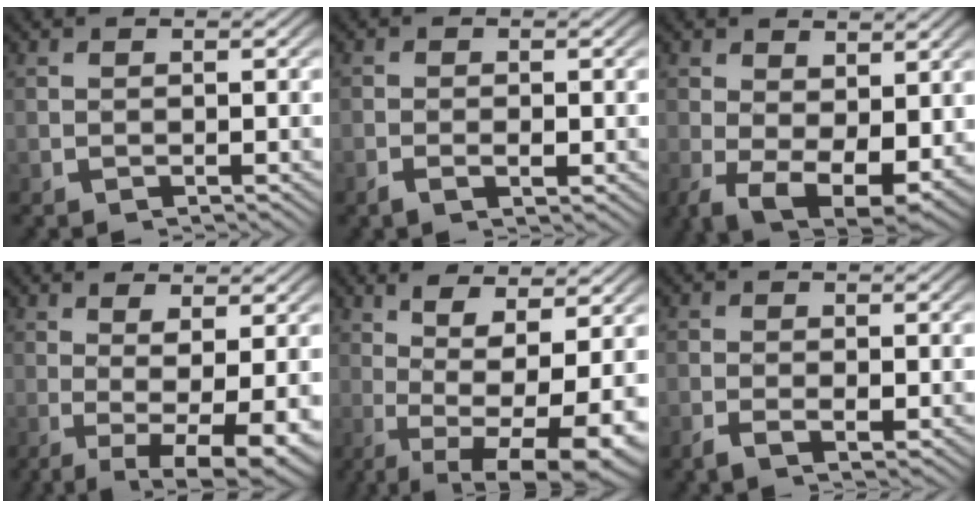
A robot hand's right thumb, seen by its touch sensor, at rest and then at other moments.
{"total": 1.3, "force": [-0.6, 0.7, 0.9], "torque": [-0.022, -0.007, -0.010]}
{"total": 8.3, "force": [-2.0, 5.3, 6.0], "torque": [-0.120, -0.061, -0.003]}
{"total": 7.7, "force": [-1.7, 3.0, 6.8], "torque": [-0.117, -0.038, -0.005]}
{"total": 10.5, "force": [-1.7, 5.1, 9.0], "torque": [-0.155, -0.051, 0.001]}
{"total": 1.7, "force": [-0.6, 1.0, 1.2], "torque": [-0.028, -0.011, -0.009]}